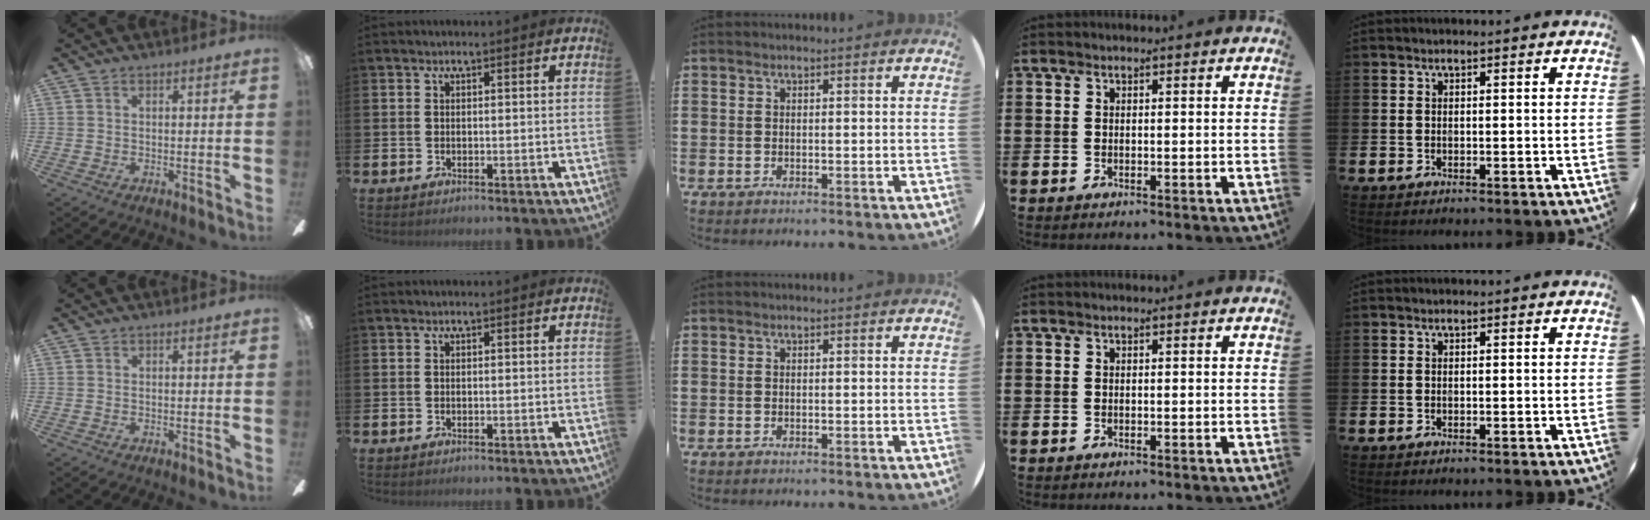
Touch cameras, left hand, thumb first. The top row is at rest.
{}